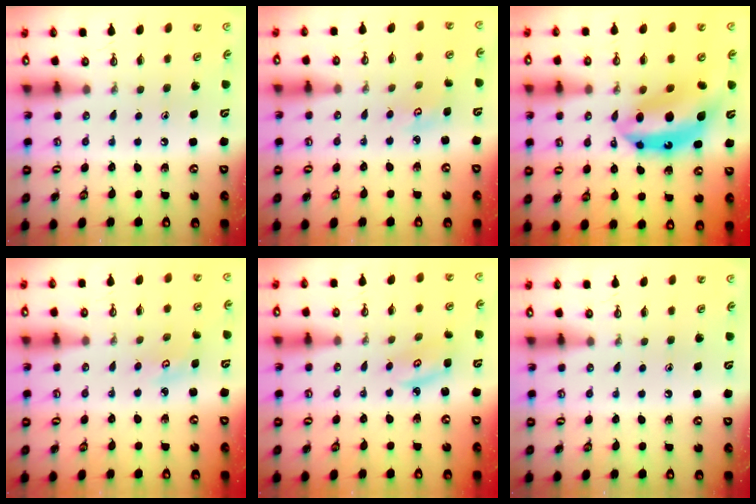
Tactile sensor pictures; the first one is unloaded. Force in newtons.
{"total": 3.7, "press": 3.7, "slide": 0.4}
{"total": 14.6, "press": 14.6, "slide": 1.1}
{"total": 3.4, "press": 3.4, "slide": 0.3}
{"total": 2.7, "press": 2.6, "slide": 0.3}
{"total": 0.0}